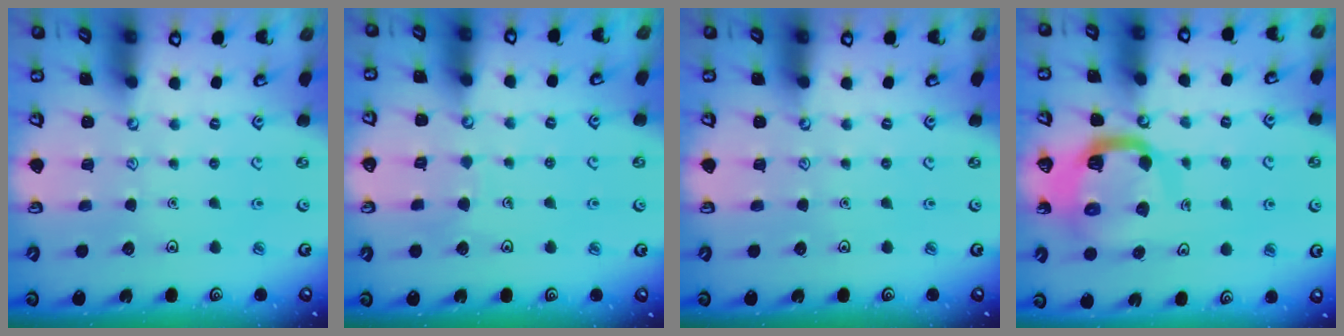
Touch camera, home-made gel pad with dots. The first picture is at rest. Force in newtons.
{"total": 2.7, "press": 2.7, "slide": 0.1}
{"total": 0.0}
{"total": 11.3, "press": 11.2, "slide": 1.3}